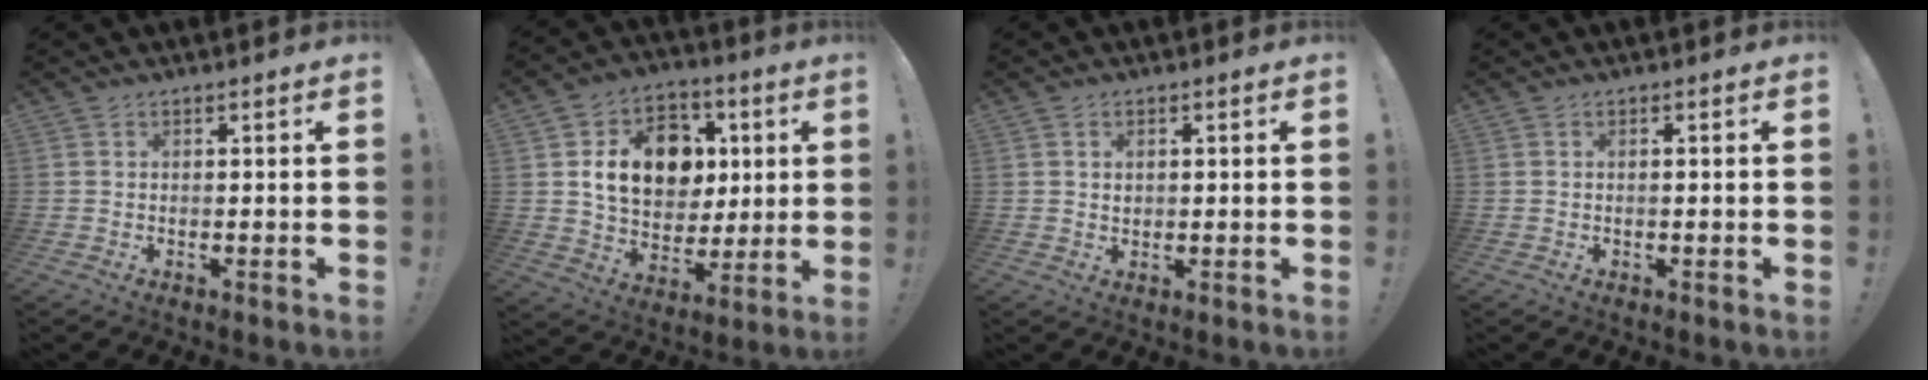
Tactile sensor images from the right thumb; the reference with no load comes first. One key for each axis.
{"total": 17.5, "fx": 4.5, "fy": 13.8, "fz": 9.9, "tx": -0.136, "ty": 0.001, "tz": 0.097}
{"total": 1.4, "fx": 0.4, "fy": 1.1, "fz": 0.7, "tx": -0.011, "ty": 0.002, "tz": 0.005}
{"total": 0.6, "fx": -0.2, "fy": 0.0, "fz": 0.5, "tx": -0.013, "ty": 0.001, "tz": -0.004}